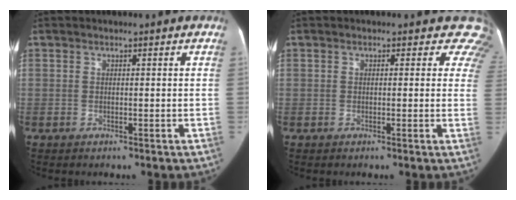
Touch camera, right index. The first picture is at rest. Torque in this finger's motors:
{"motor_torque": [0.15, 0.19, 0.03, 0.00]}